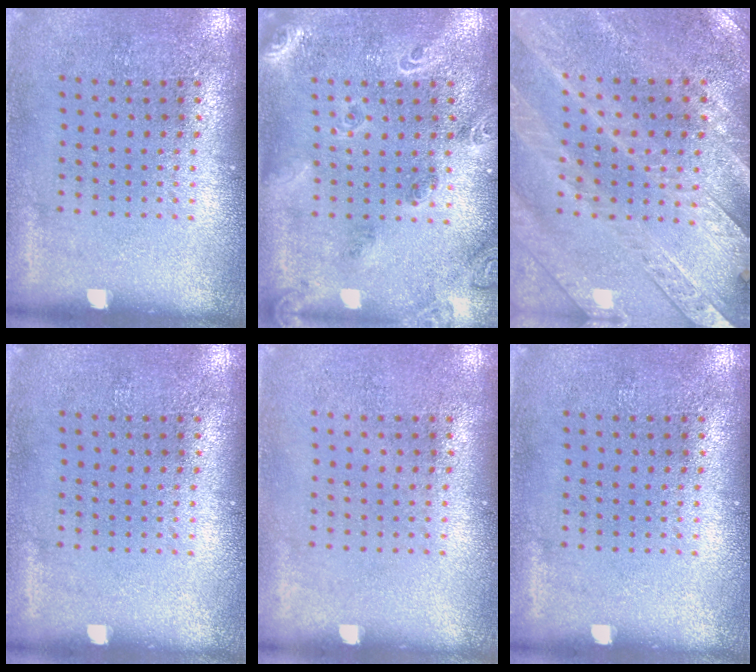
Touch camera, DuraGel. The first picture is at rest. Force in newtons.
{"total": 1.8, "press": 1.7, "slide": 0.8}
{"total": 2.9, "press": 2.7, "slide": 1.1}
{"total": 0.0}
{"total": 0.0}
{"total": 0.0}